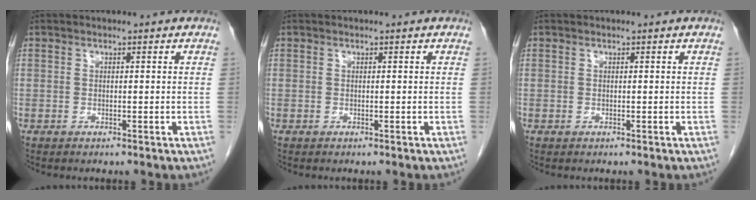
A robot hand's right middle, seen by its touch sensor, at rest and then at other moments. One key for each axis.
{"total": 0.0}
{"total": 0.0}